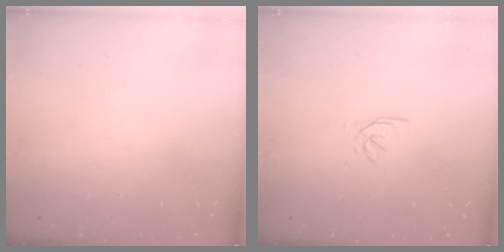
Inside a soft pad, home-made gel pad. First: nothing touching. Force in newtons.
{"total": 2.2, "press": 2.2, "slide": 0.4}